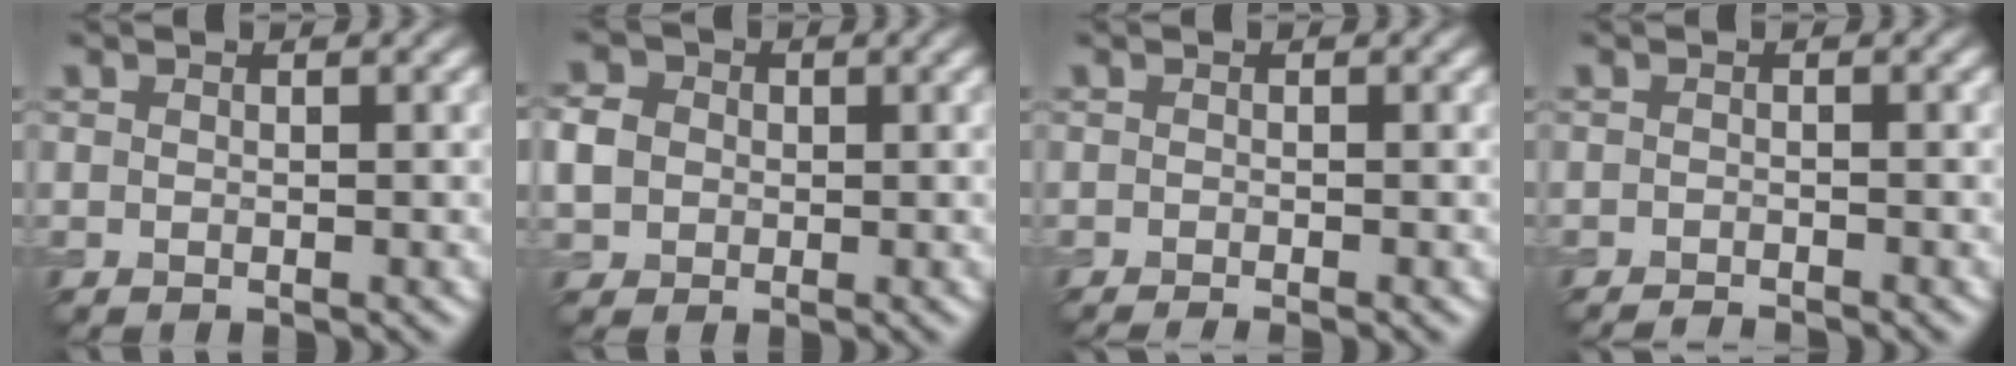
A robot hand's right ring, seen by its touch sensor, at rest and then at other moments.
{"total": 3.2, "force": [0.2, 2.9, 1.4], "torque": [-0.037, 0.007, 0.001]}
{"total": 1.4, "force": [-0.9, 0.4, 1.0], "torque": [-0.005, -0.007, -0.016]}
{"total": 1.3, "force": [-1.2, 0.2, 0.4], "torque": [0.001, -0.002, -0.022]}